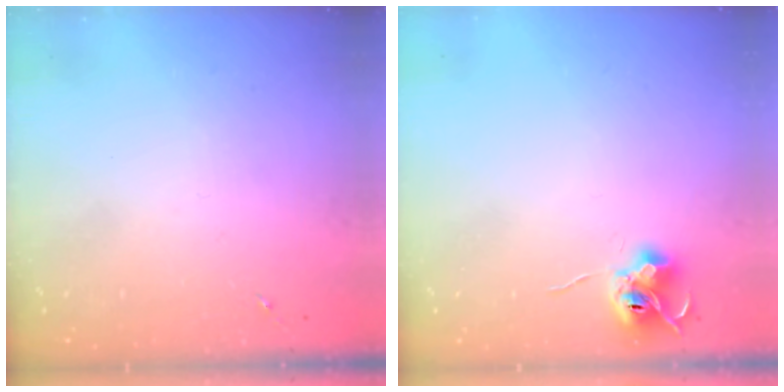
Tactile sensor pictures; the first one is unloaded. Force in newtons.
{"total": 8.7, "press": 8.7, "slide": 0.4}